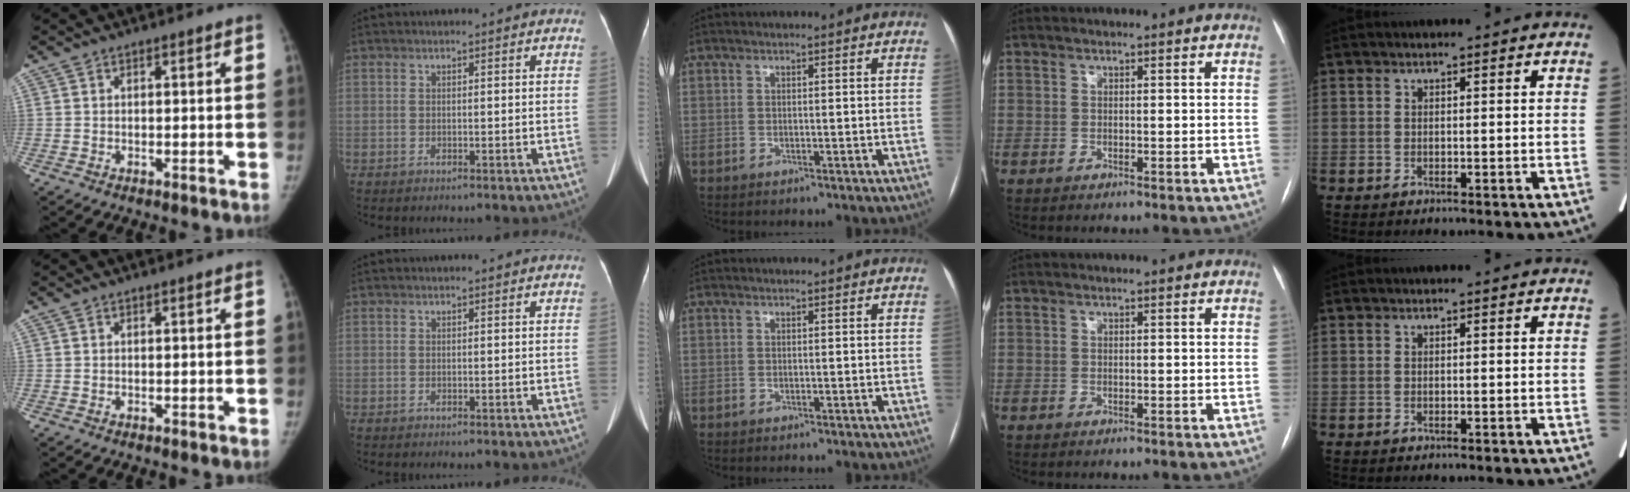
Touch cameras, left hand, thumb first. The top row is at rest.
{}